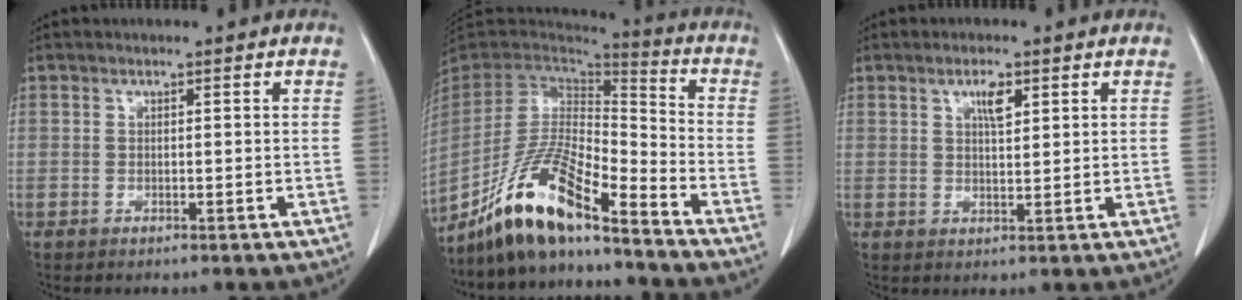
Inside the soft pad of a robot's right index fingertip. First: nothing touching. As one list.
[{"total": 15.0, "force": [-11.1, 2.1, 9.8], "torque": [-0.185, -0.001, -0.204]}, {"total": 3.1, "force": [1.6, 0.9, 2.5], "torque": [-0.045, -0.001, 0.028]}]